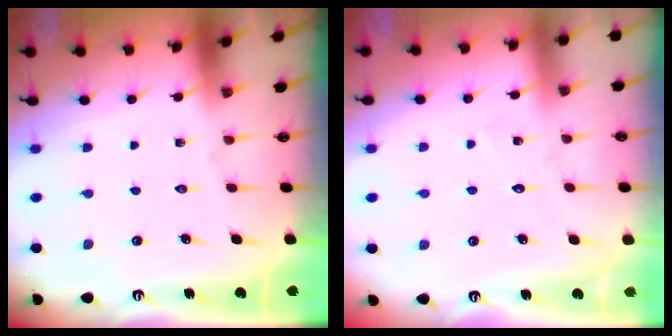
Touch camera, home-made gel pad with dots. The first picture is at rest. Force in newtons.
{"total": 3.5, "press": 3.5, "slide": 0.4}